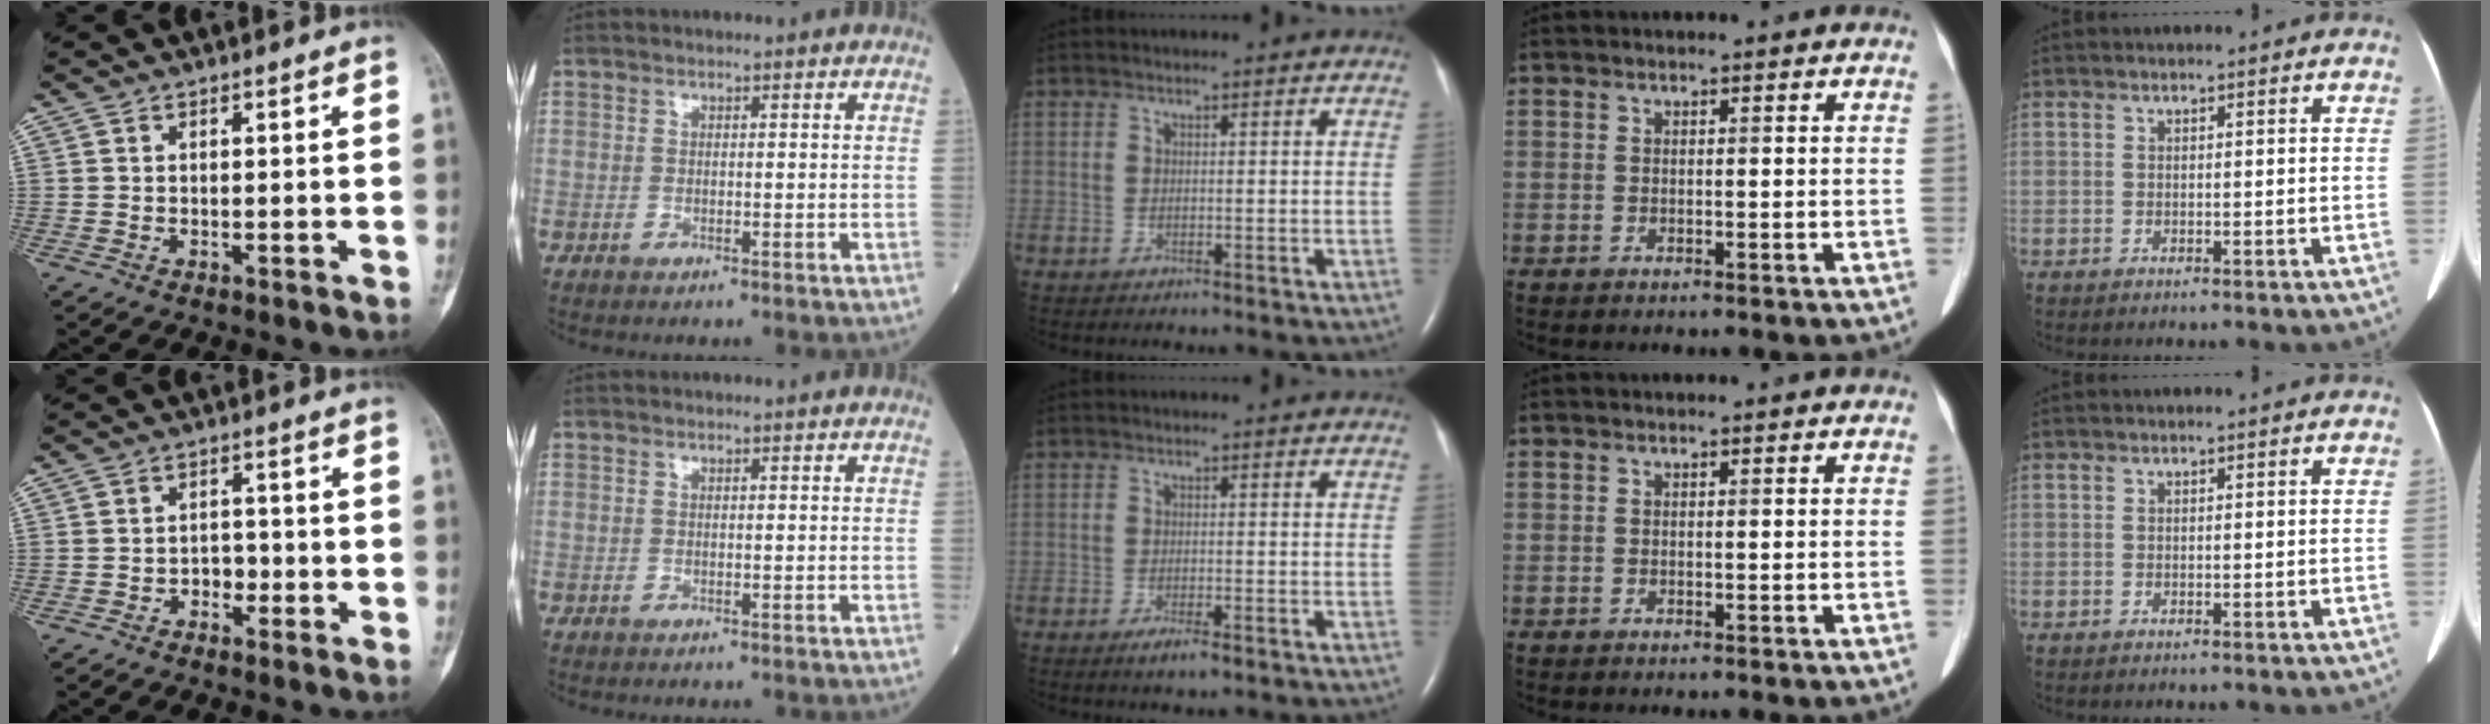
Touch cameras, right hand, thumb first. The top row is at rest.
{"thumb": {"total": 2.4, "force": [-1.1, 1.8, 1.2], "torque": [-0.003, 0.013, -0.020]}, "middle": {"total": 2.5, "force": [-1.6, 0.4, 1.9], "torque": [-0.038, -0.004, -0.027]}}